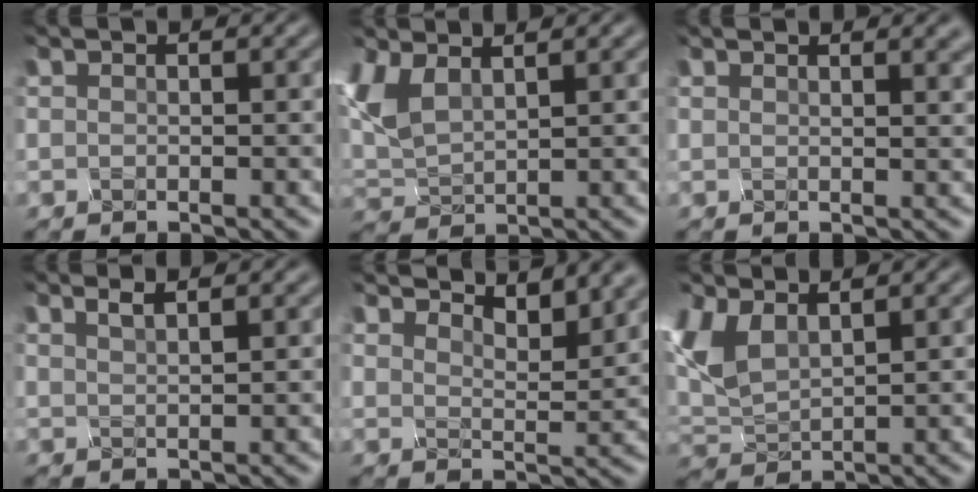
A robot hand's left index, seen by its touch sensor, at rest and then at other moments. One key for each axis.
{"total": 2.6, "fx": 0.6, "fy": 1.5, "fz": 2.0, "tx": -0.077, "ty": -0.003, "tz": 0.035}
{"total": 3.8, "fx": 2.6, "fy": 1.5, "fz": 2.2, "tx": -0.010, "ty": 0.020, "tz": 0.021}
{"total": 1.1, "fx": 0.6, "fy": 0.2, "fz": 0.9, "tx": -0.005, "ty": 0.005, "tz": 0.007}
{"total": 6.4, "fx": 5.5, "fy": 1.6, "fz": 2.8, "tx": -0.047, "ty": -0.005, "tz": 0.072}
{"total": 3.3, "fx": 0.5, "fy": 2.1, "fz": 2.5, "tx": -0.087, "ty": -0.008, "tz": 0.035}